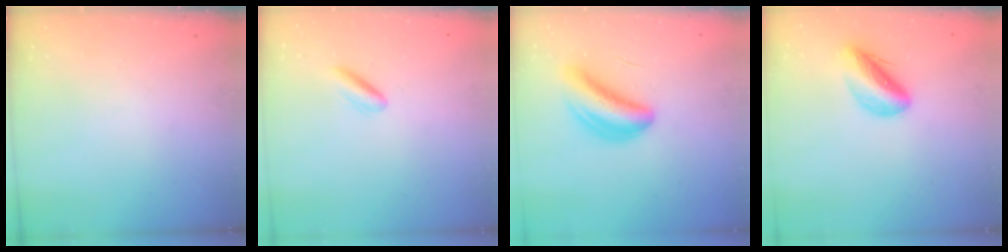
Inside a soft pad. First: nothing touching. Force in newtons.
{"total": 3.1, "press": 3.0, "slide": 0.8}
{"total": 6.6, "press": 6.1, "slide": 2.7}
{"total": 8.9, "press": 8.4, "slide": 2.7}